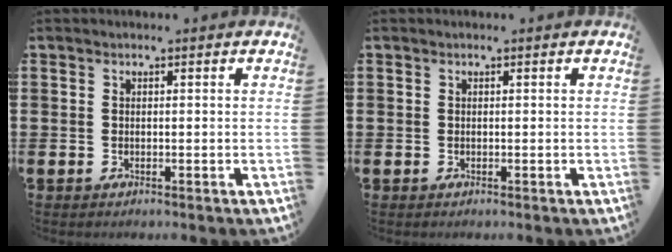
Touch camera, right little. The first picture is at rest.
{"total": 0.0}